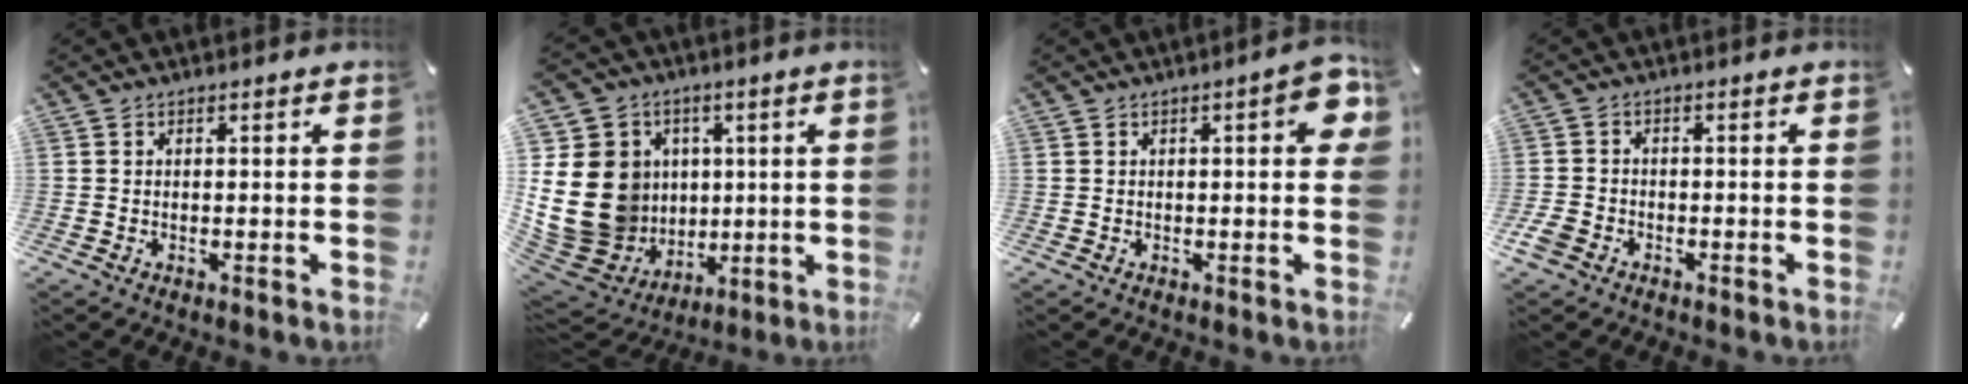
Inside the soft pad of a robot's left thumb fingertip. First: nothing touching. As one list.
[{"total": 22.8, "force": [1.4, 19.6, 11.7], "torque": [-0.237, -0.014, 0.057]}, {"total": 7.0, "force": [1.3, 2.5, 6.4], "torque": [-0.078, -0.002, 0.013]}, {"total": 3.6, "force": [-2.2, 2.5, 1.4], "torque": [-0.041, 0.005, -0.046]}]